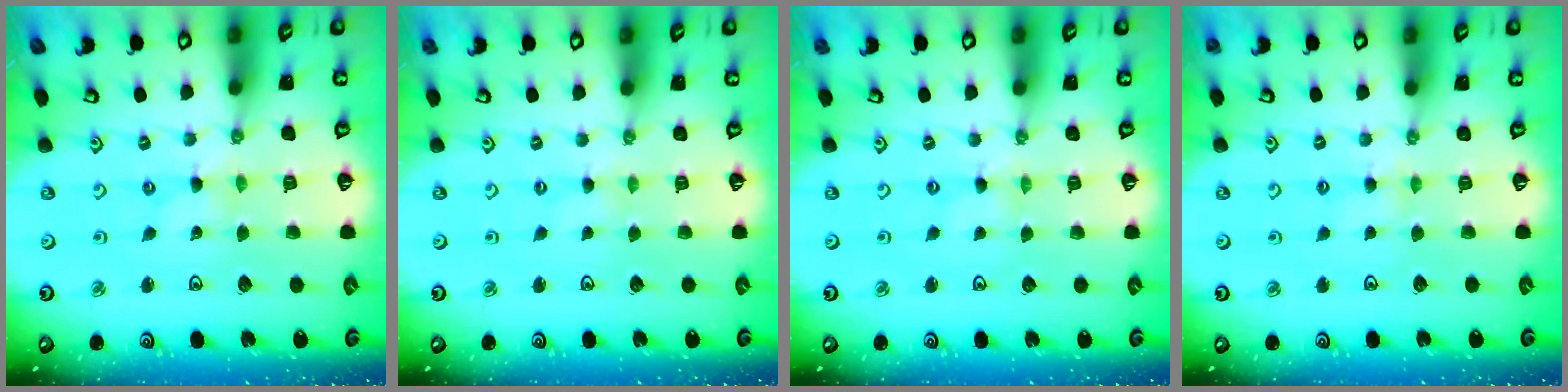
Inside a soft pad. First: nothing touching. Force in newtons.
{"total": 0.0}
{"total": 0.0}
{"total": 2.9, "press": 2.9, "slide": 0.4}